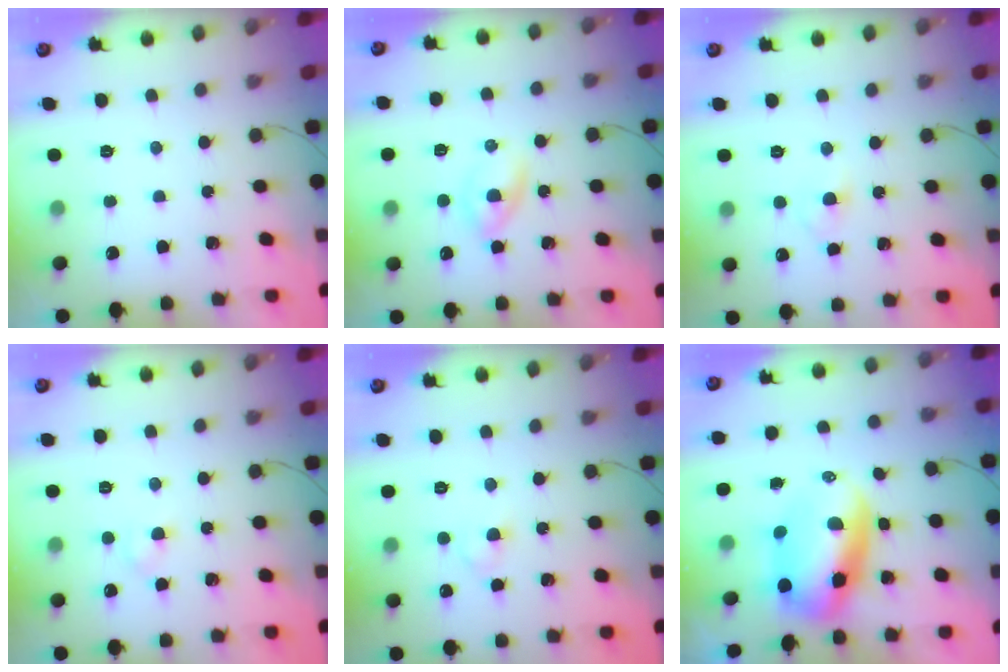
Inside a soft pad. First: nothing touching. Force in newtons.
{"total": 2.5, "press": 2.2, "slide": 1.2}
{"total": 2.5, "press": 2.3, "slide": 1.0}
{"total": 2.2, "press": 2.0, "slide": 0.8}
{"total": 2.2, "press": 2.0, "slide": 1.1}
{"total": 8.3, "press": 7.9, "slide": 2.3}